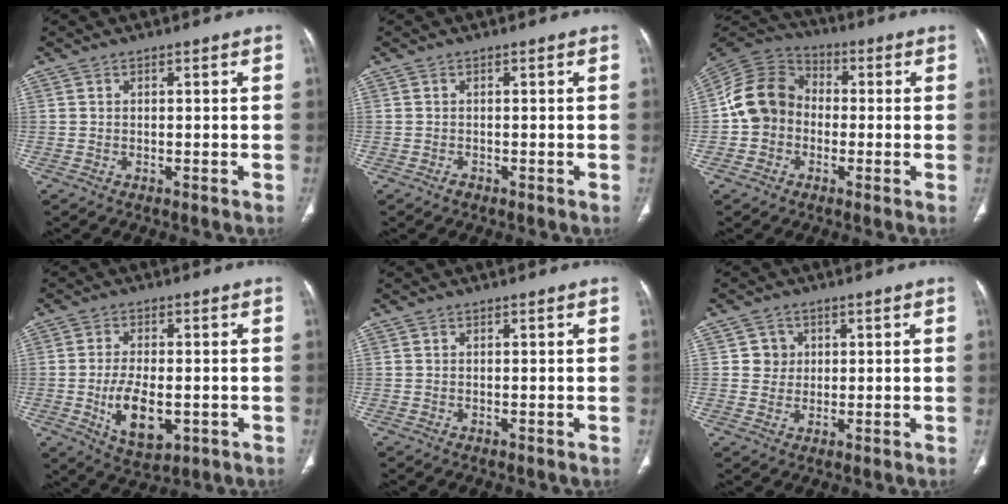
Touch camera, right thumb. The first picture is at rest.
{"total": 0.7, "force": [-0.6, 0.4, 0.2], "torque": [0.001, 0.001, -0.012]}
{"total": 11.8, "force": [-1.2, 10.1, 6.1], "torque": [-0.104, 0.033, -0.037]}
{"total": 9.8, "force": [-2.2, 5.1, 8.1], "torque": [-0.131, -0.005, -0.027]}
{"total": 0.0}
{"total": 3.5, "force": [0.8, 3.4, 0.5], "torque": [0.015, 0.001, 0.010]}